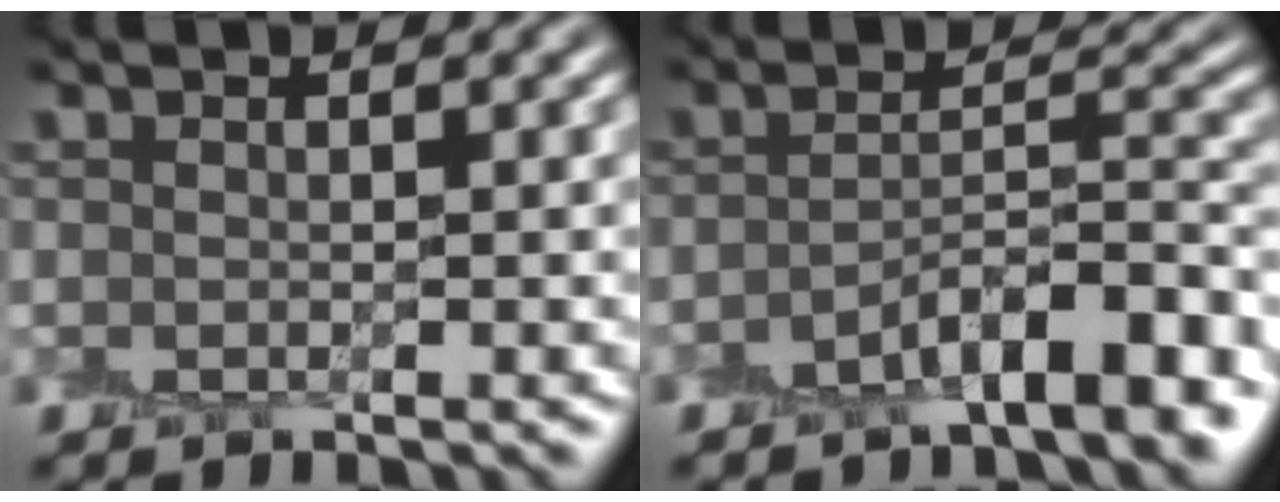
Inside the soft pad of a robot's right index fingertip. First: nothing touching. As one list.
[{"total": 6.1, "force": [-3.6, 1.6, 4.7], "torque": [-0.069, 0.014, -0.059]}]